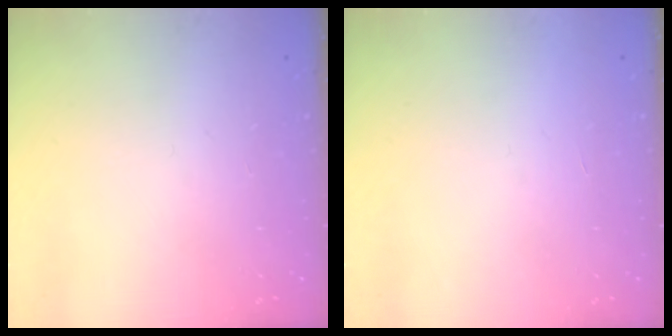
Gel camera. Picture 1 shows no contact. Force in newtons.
{"total": 1.7, "press": 1.7, "slide": 0.1}